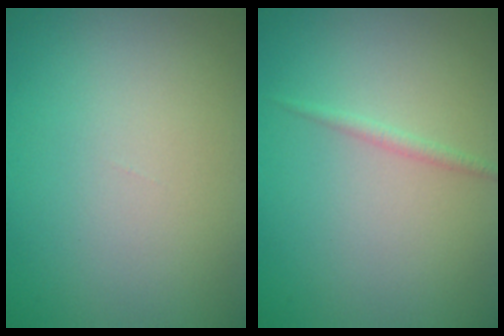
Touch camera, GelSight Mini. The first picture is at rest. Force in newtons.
{"total": 0.9, "press": 0.9, "slide": 0.1}